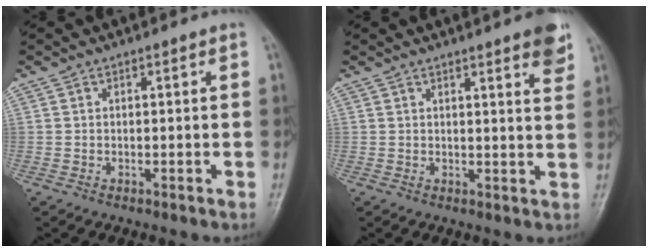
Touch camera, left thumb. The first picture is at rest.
{"total": 6.0, "force": [3.8, 0.9, 4.5], "torque": [-0.045, -0.015, 0.043]}